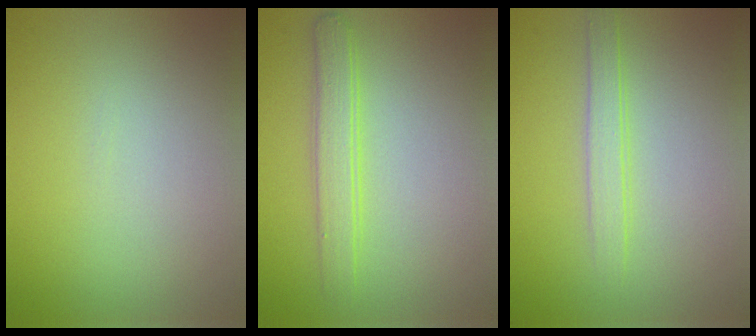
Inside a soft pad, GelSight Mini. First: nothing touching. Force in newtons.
{"total": 2.5, "press": 2.5, "slide": 0.1}
{"total": 1.9, "press": 1.9, "slide": 0.2}